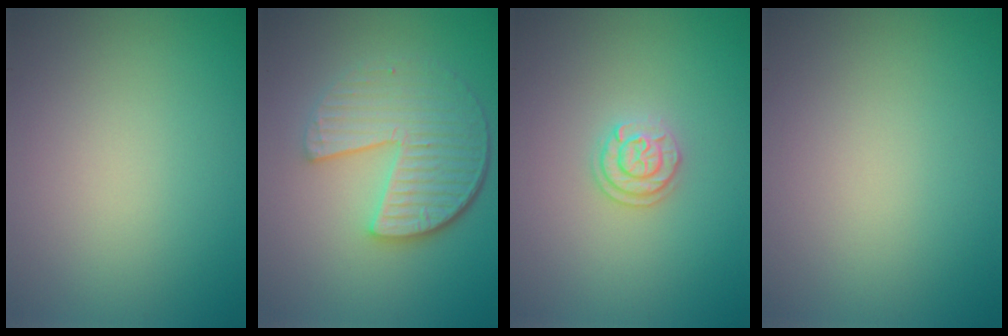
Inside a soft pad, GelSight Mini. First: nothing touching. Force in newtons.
{"total": 5.9, "press": 4.3, "slide": 4.1}
{"total": 2.0, "press": 1.9, "slide": 0.8}
{"total": 0.0}